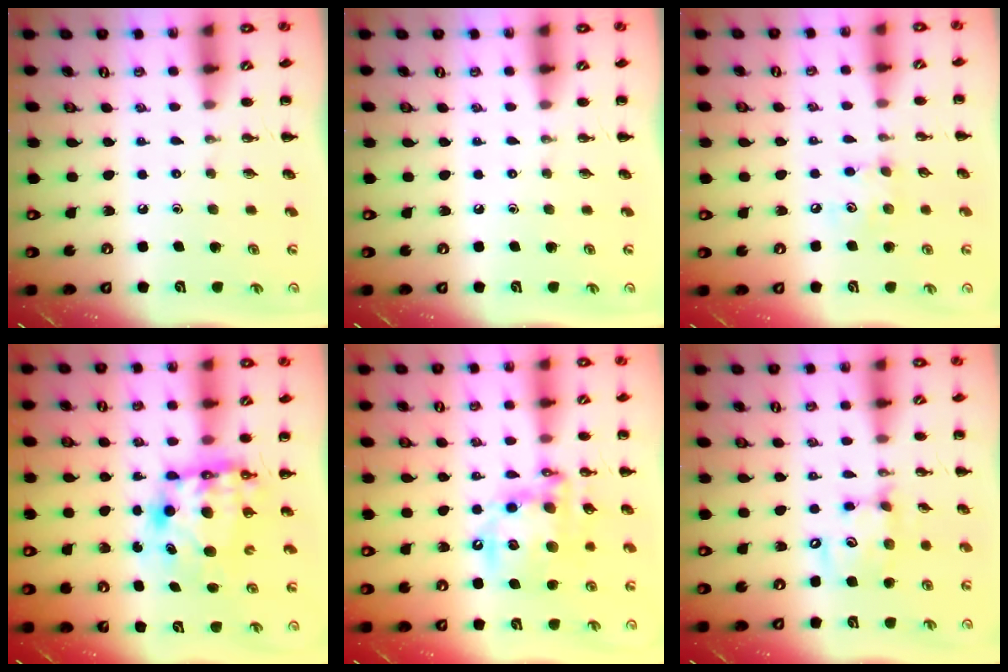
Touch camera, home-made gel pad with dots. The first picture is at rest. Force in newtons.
{"total": 0.0}
{"total": 5.0, "press": 5.0, "slide": 0.7}
{"total": 9.3, "press": 9.1, "slide": 2.2}
{"total": 15.7, "press": 15.3, "slide": 3.4}
{"total": 12.9, "press": 12.6, "slide": 2.8}